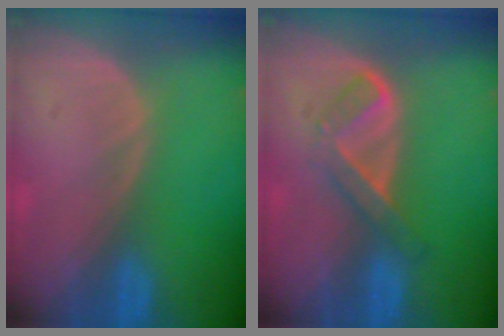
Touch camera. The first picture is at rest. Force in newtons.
{"total": 5.4, "press": 4.5, "slide": 3.1}